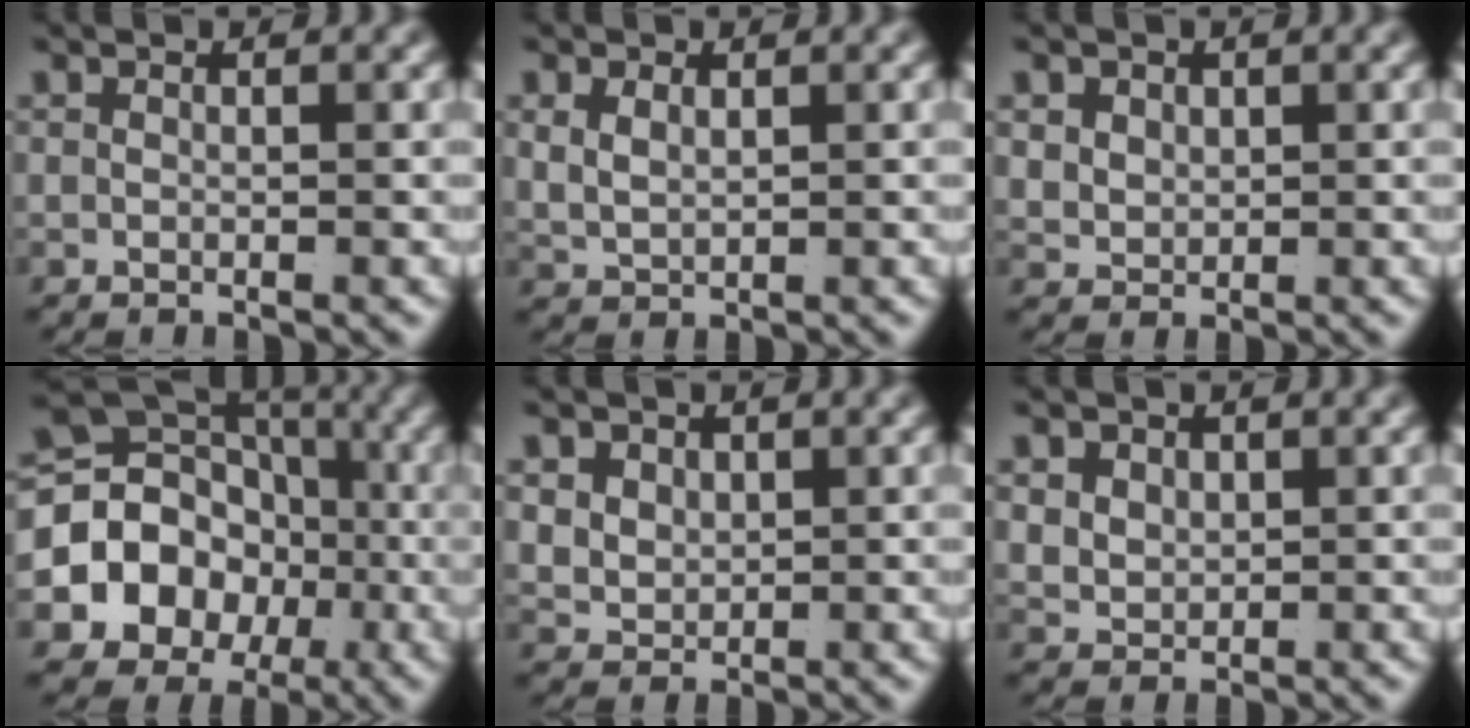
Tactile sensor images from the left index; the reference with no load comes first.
{"total": 2.5, "force": [0.9, 1.9, 1.4], "torque": [-0.038, -0.007, 0.027]}
{"total": 2.6, "force": [0.9, 2.2, 1.2], "torque": [-0.036, -0.016, 0.031]}
{"total": 16.9, "force": [-2.3, 14.7, 7.9], "torque": [-0.171, -0.050, -0.034]}
{"total": 3.6, "force": [0.8, 3.2, 1.6], "torque": [-0.049, -0.022, 0.031]}
{"total": 3.1, "force": [0.9, 2.6, 1.4], "torque": [-0.043, -0.019, 0.032]}